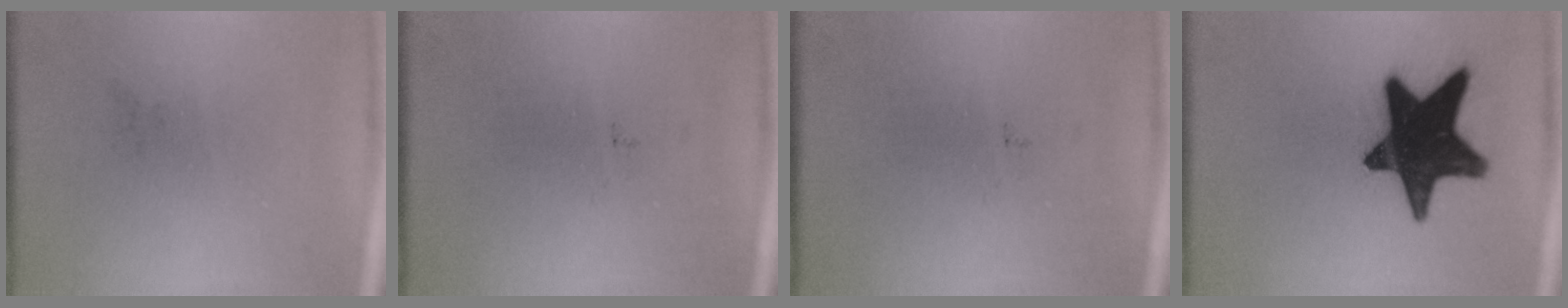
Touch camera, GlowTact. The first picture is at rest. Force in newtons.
{"total": 0.0}
{"total": 0.0}
{"total": 19.3}